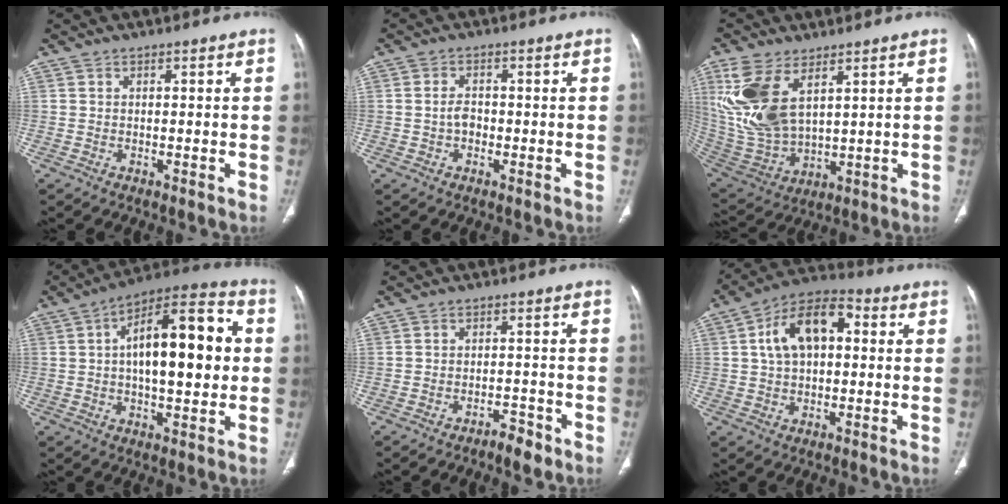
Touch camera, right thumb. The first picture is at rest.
{"total": 2.6, "force": [-0.6, 1.9, 1.8], "torque": [-0.028, 0.011, -0.012]}
{"total": 15.6, "force": [6.4, 8.0, 11.8], "torque": [-0.253, -0.021, 0.146]}
{"total": 19.4, "force": [2.0, 8.2, 17.5], "torque": [-0.247, 0.032, 0.024]}
{"total": 3.5, "force": [-2.6, 1.3, 2.0], "torque": [-0.026, 0.020, -0.041]}
{"total": 13.0, "force": [2.3, 7.8, 10.1], "torque": [-0.164, 0.030, 0.028]}